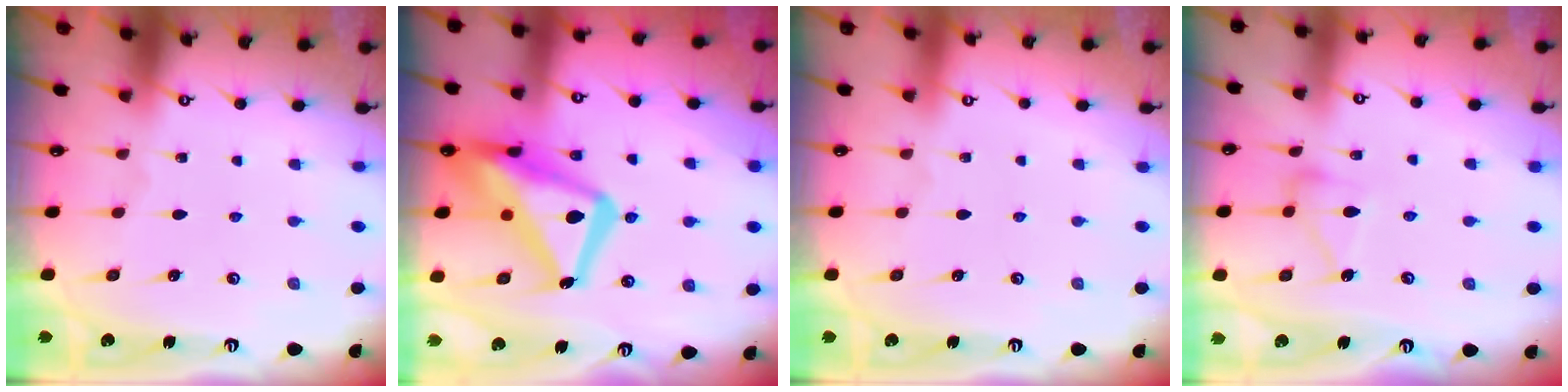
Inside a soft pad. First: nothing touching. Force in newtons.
{"total": 20.3, "press": 20.2, "slide": 1.8}
{"total": 3.9, "press": 3.9, "slide": 0.1}
{"total": 10.0, "press": 10.0, "slide": 0.6}